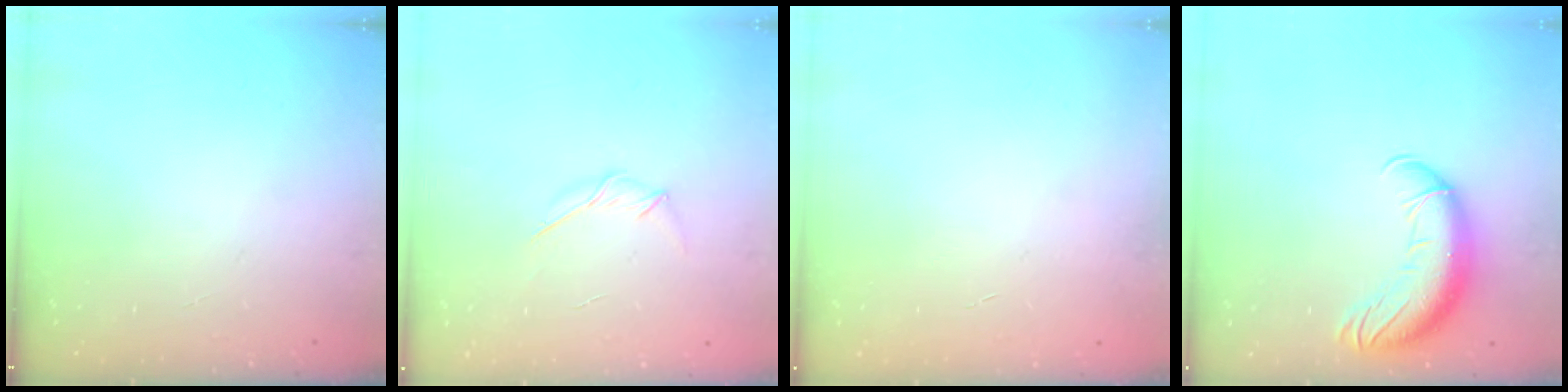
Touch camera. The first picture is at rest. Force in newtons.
{"total": 3.9, "press": 3.8, "slide": 0.9}
{"total": 0.0}
{"total": 14.8, "press": 14.3, "slide": 3.6}